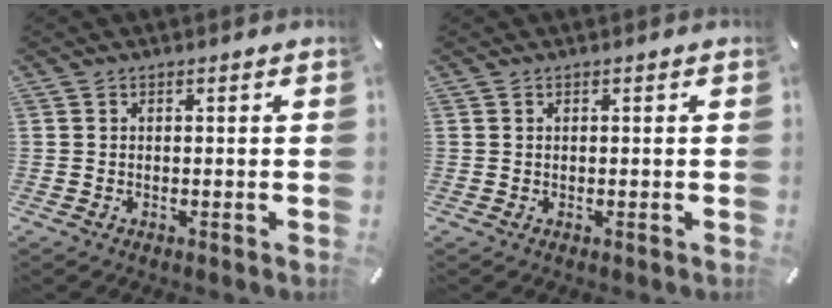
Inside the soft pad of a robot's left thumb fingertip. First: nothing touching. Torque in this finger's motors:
{"motor_torque": [0.00, 0.00, 0.00, 0.00, 0.00]}